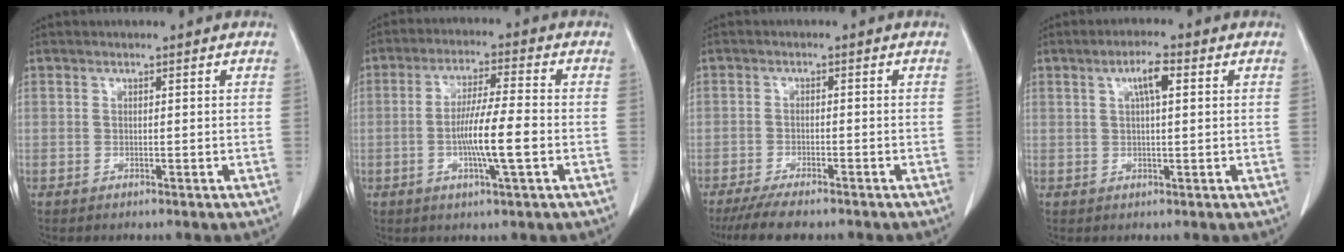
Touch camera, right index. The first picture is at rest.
{"total": 8.3, "force": [-1.8, 0.0, 8.1], "torque": [-0.146, -0.003, -0.034]}
{"total": 6.2, "force": [-5.1, 1.6, 3.1], "torque": [-0.048, -0.011, -0.083]}
{"total": 3.9, "force": [1.3, 0.6, 3.6], "torque": [-0.067, 0.006, 0.023]}